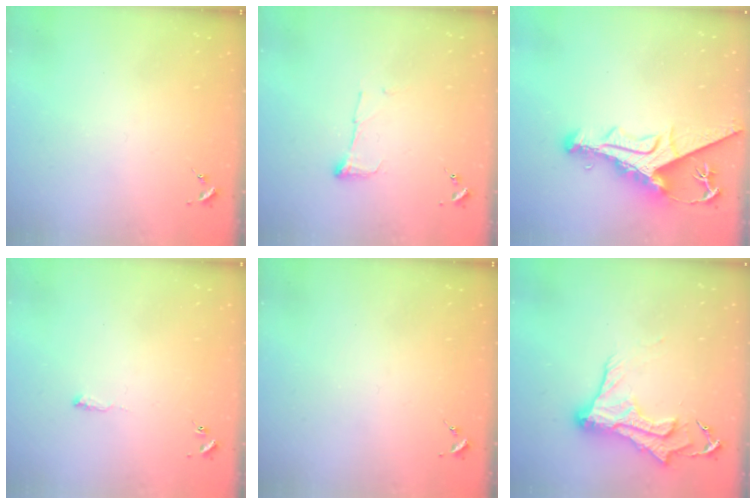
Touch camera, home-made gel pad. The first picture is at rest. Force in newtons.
{"total": 6.3, "press": 6.3, "slide": 0.3}
{"total": 13.5, "press": 13.4, "slide": 1.5}
{"total": 4.1, "press": 4.1, "slide": 0.5}
{"total": 0.0}
{"total": 13.1, "press": 13.1, "slide": 1.5}